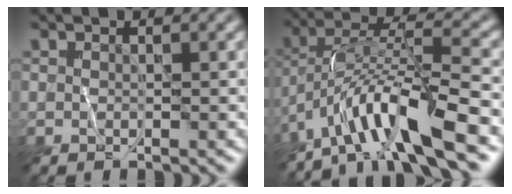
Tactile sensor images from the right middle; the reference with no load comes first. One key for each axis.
{"total": 10.1, "fx": -6.3, "fy": 2.2, "fz": 7.5, "tx": -0.130, "ty": 0.015, "tz": -0.120}